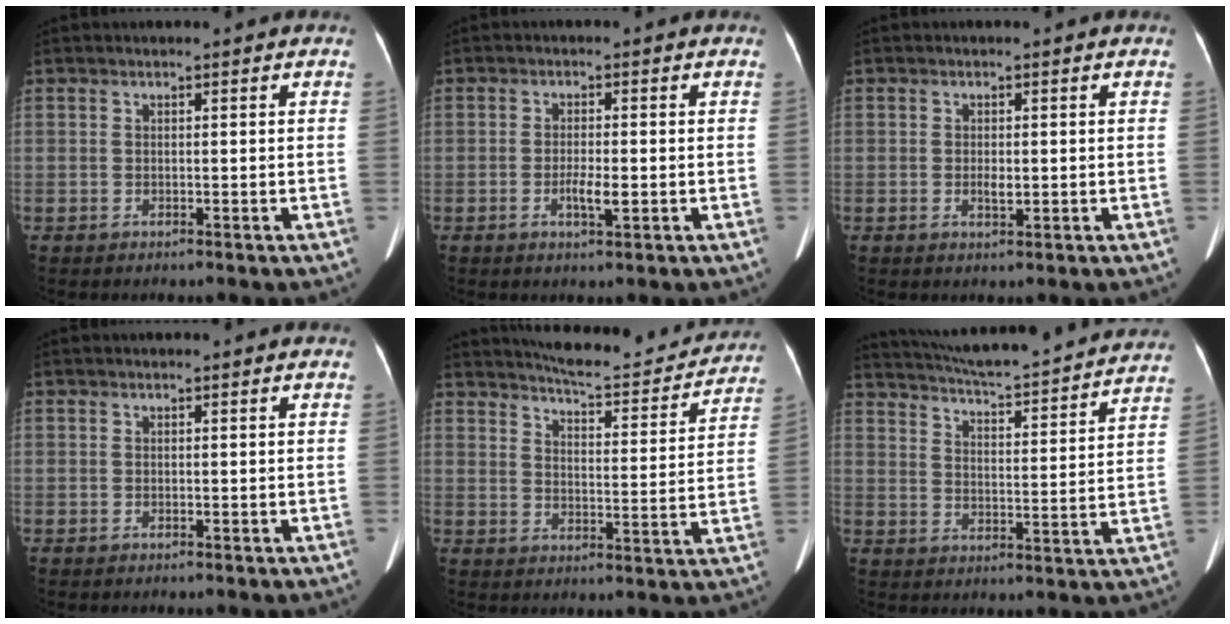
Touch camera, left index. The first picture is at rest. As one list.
[{"total": 3.1, "force": [-0.9, 0.7, 2.9], "torque": [-0.055, -0.002, -0.014]}, {"total": 1.7, "force": [-0.3, 0.7, 1.5], "torque": [-0.030, -0.003, -0.004]}, {"total": 0.0}, {"total": 15.2, "force": [14.4, 2.4, 4.2], "torque": [-0.053, -0.018, 0.179]}, {"total": 24.9, "force": [23.0, 2.1, 9.3], "torque": [-0.154, -0.026, 0.301]}]